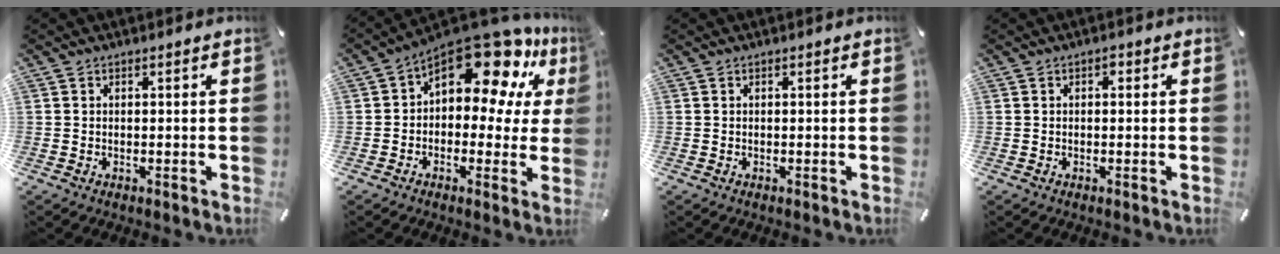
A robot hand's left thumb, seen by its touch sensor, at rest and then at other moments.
{"total": 17.3, "force": [10.3, 8.8, 10.8], "torque": [-0.161, -0.077, 0.180]}
{"total": 0.0}
{"total": 0.9, "force": [0.1, 0.6, 0.6], "torque": [-0.013, 0.005, 0.000]}